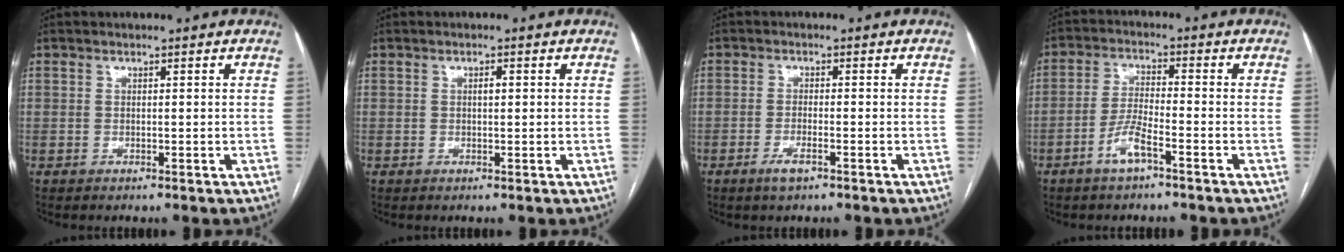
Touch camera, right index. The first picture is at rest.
{"total": 1.0, "force": [0.2, 0.4, 0.9], "torque": [-0.012, 0.001, 0.002]}
{"total": 2.4, "force": [-1.5, 0.5, 1.9], "torque": [-0.035, -0.002, -0.028]}
{"total": 4.9, "force": [-2.9, 0.8, 3.9], "torque": [-0.081, 0.003, -0.059]}